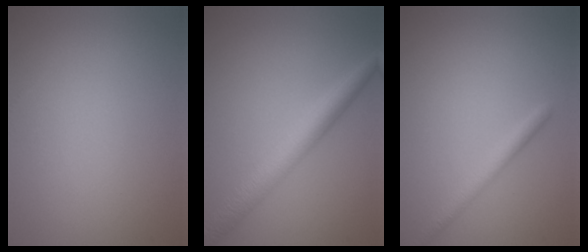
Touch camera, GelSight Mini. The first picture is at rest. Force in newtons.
{"total": 4.3, "press": 4.3, "slide": 0.1}
{"total": 1.8, "press": 1.8, "slide": 0.0}